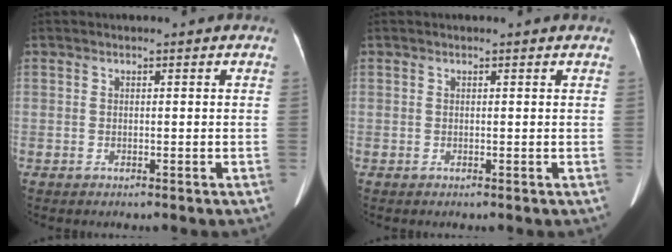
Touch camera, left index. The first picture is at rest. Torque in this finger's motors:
{"motor_torque": [-0.65, 0.16, -0.94, -0.07]}